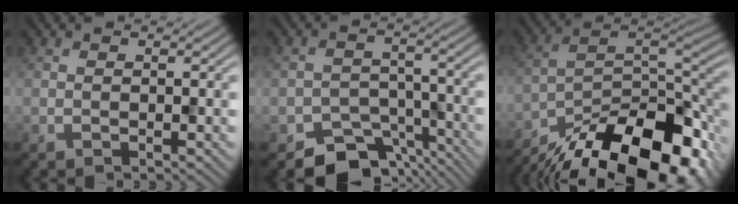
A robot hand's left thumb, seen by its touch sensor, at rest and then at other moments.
{"total": 7.1, "force": [-5.2, 4.2, 2.4], "torque": [-0.028, -0.009, -0.085]}
{"total": 18.2, "force": [-13.1, 7.0, 10.6], "torque": [-0.202, -0.028, -0.206]}